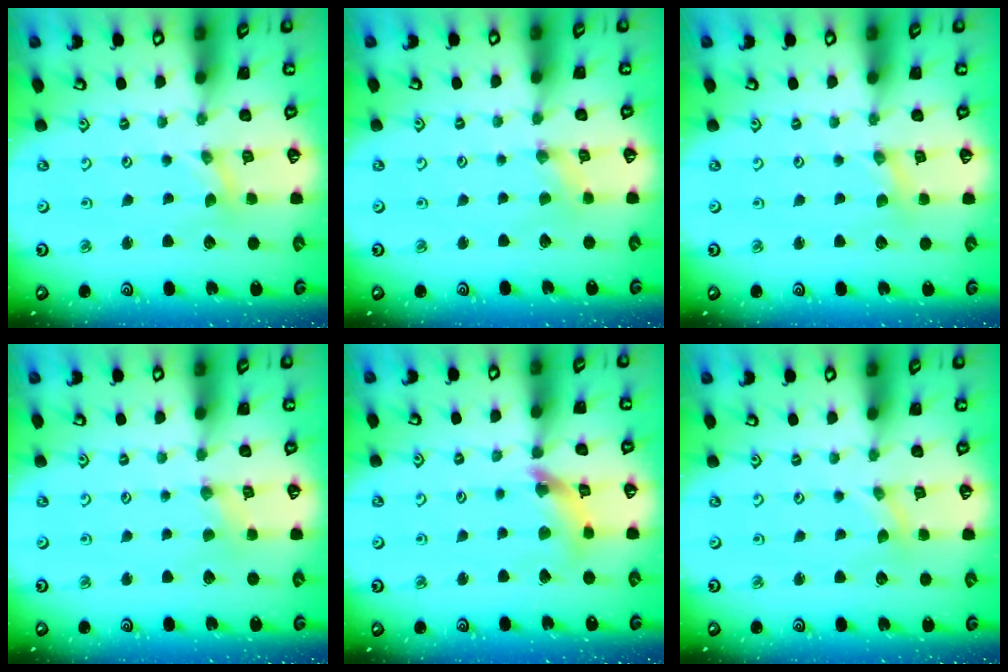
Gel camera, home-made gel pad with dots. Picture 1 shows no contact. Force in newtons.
{"total": 0.6, "press": 0.5, "slide": 0.1}
{"total": 0.5, "press": 0.5, "slide": 0.1}
{"total": 1.2, "press": 1.1, "slide": 0.3}
{"total": 9.0, "press": 8.9, "slide": 1.0}
{"total": 0.0}